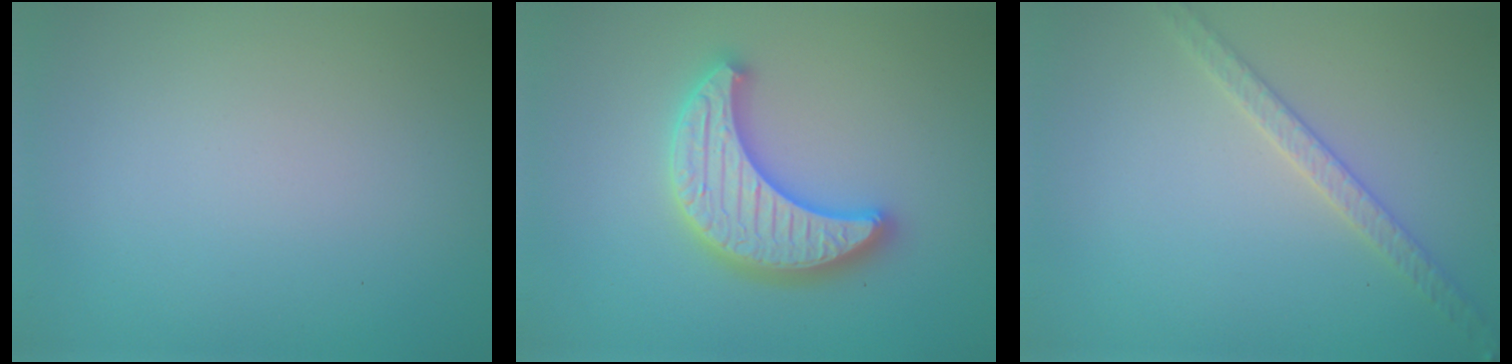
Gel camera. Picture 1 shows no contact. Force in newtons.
{"total": 5.4, "press": 5.3, "slide": 1.0}
{"total": 2.5, "press": 2.4, "slide": 0.4}